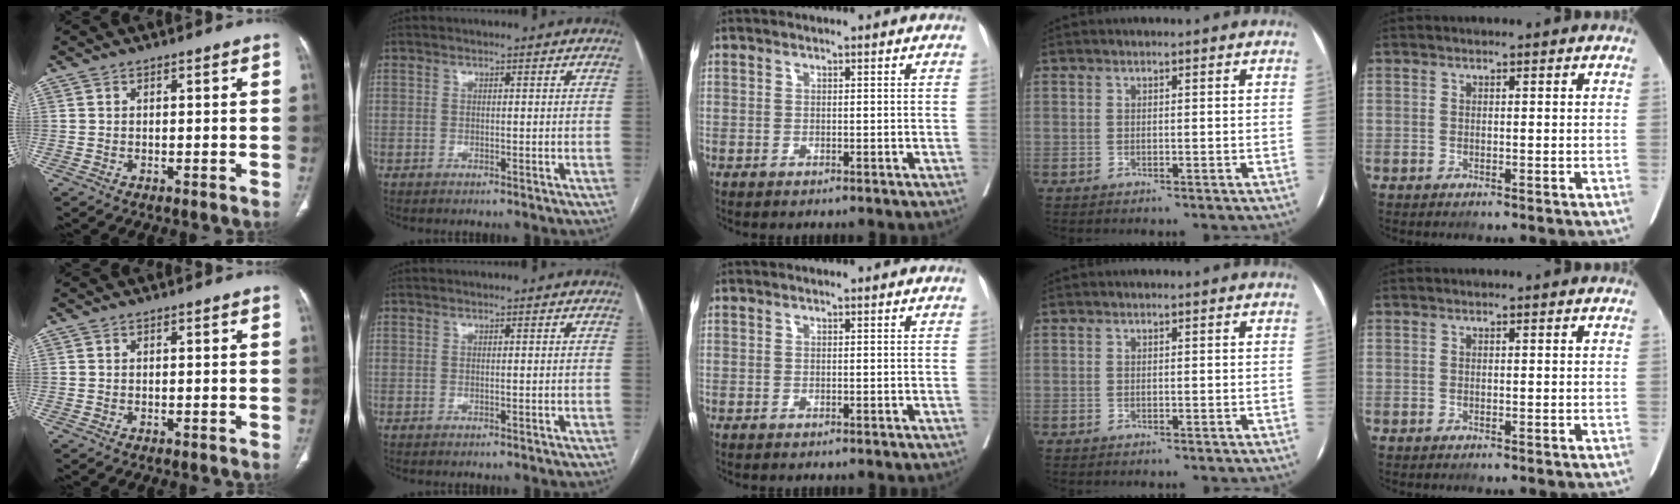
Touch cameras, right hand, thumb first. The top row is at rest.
{}